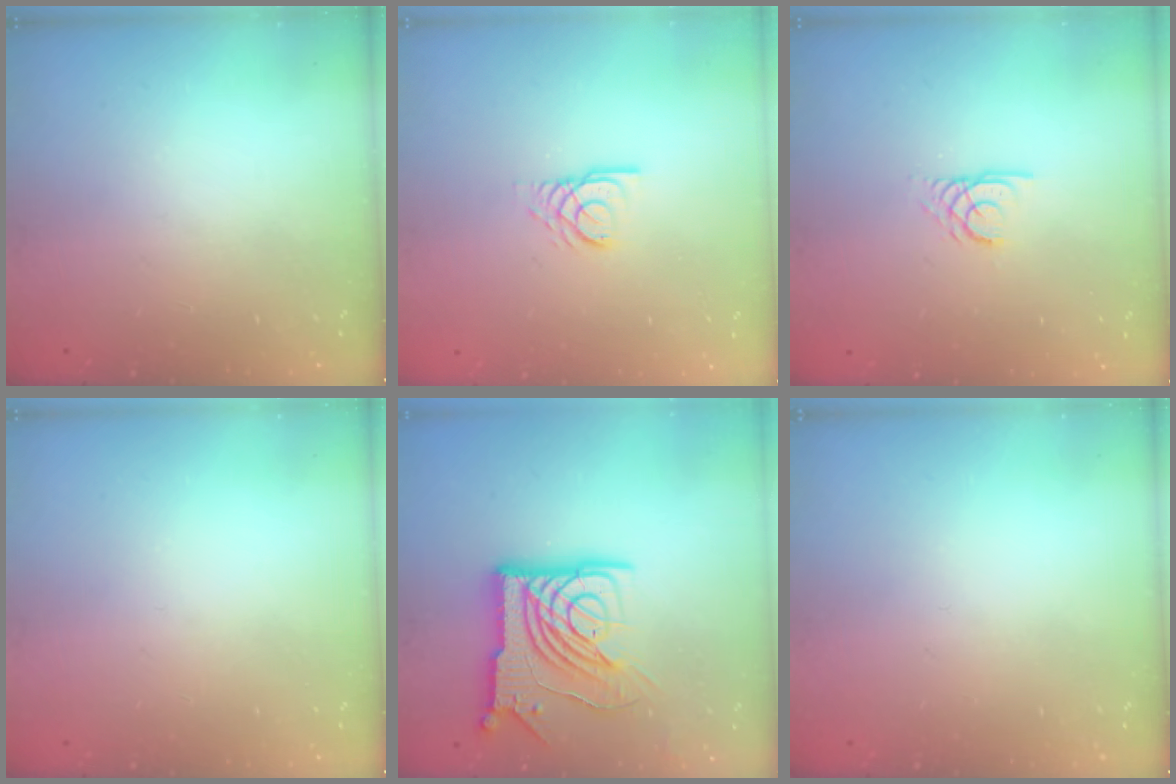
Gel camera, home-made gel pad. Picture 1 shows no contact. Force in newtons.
{"total": 3.1, "press": 3.0, "slide": 0.2}
{"total": 2.2, "press": 2.2, "slide": 0.3}
{"total": 0.0}
{"total": 20.4, "press": 20.2, "slide": 2.3}
{"total": 0.0}